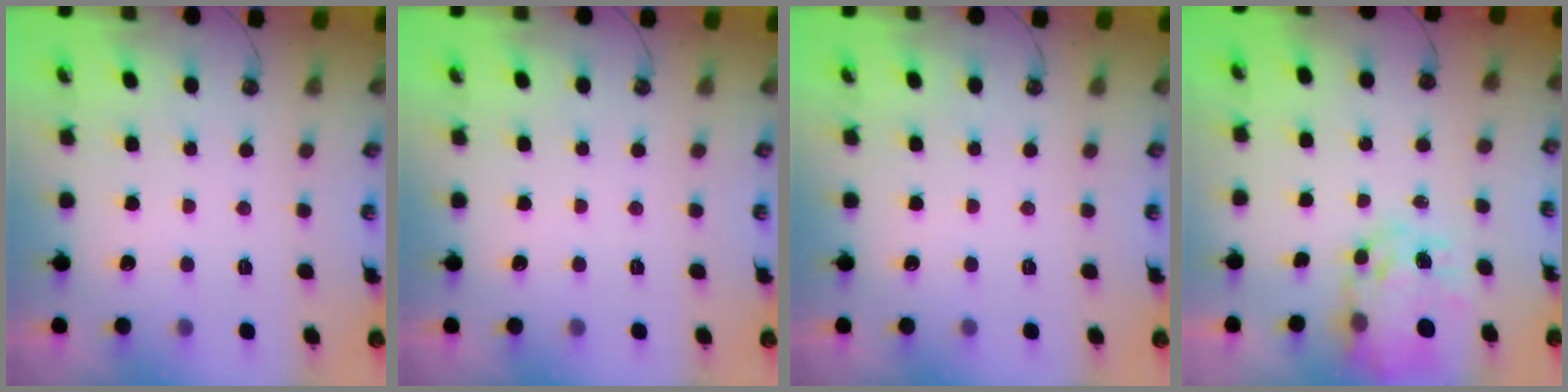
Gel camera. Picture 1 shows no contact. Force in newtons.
{"total": 0.0}
{"total": 0.0}
{"total": 10.5, "press": 10.5, "slide": 1.0}